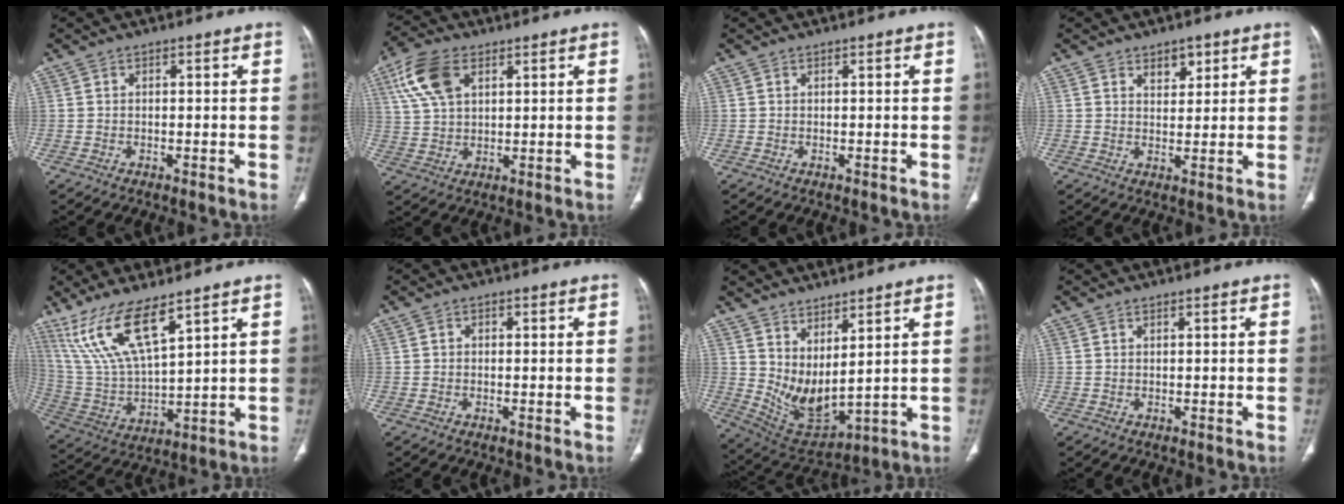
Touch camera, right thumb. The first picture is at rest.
{"total": 10.1, "force": [4.4, 5.8, 7.0], "torque": [-0.141, 0.001, 0.086]}
{"total": 0.0}
{"total": 3.6, "force": [2.2, 2.2, 1.9], "torque": [-0.006, -0.014, 0.036]}
{"total": 14.6, "force": [9.9, 3.8, 10.1], "torque": [-0.193, -0.047, 0.217]}
{"total": 0.9, "force": [0.0, 0.7, 0.5], "torque": [-0.001, 0.003, -0.004]}
{"total": 10.4, "force": [4.4, 4.0, 8.5], "torque": [-0.154, -0.042, 0.105]}
{"total": 0.0}